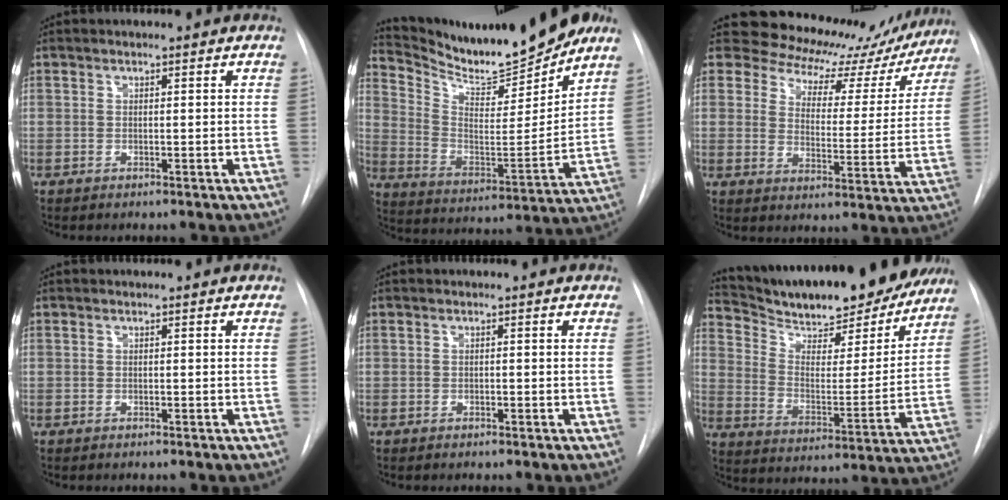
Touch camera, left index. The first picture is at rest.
{"total": 16.8, "force": [15.5, 1.5, 6.3], "torque": [-0.122, -0.041, 0.254]}
{"total": 16.6, "force": [14.3, 7.5, 4.0], "torque": [-0.035, -0.019, 0.158]}
{"total": 0.0}
{"total": 0.7, "force": [-0.7, 0.0, 0.0], "torque": [0.002, -0.006, -0.013]}
{"total": 23.8, "force": [21.3, 5.0, 9.3], "torque": [-0.157, -0.030, 0.304]}